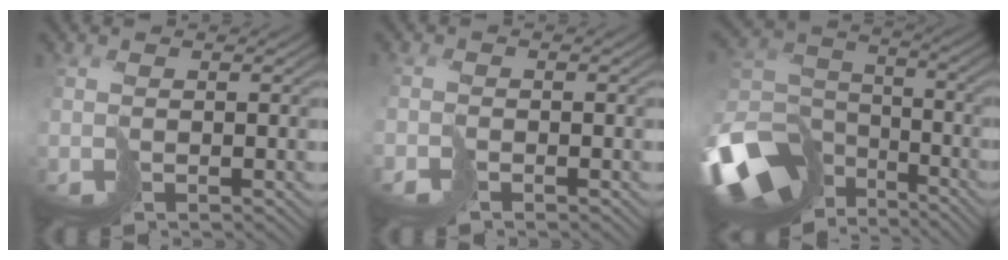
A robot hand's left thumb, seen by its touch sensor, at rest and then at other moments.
{"total": 1.3, "force": [-1.2, 0.4, 0.3], "torque": [-0.011, -0.005, -0.028]}
{"total": 15.4, "force": [-9.0, 10.1, 7.3], "torque": [-0.236, -0.040, -0.145]}